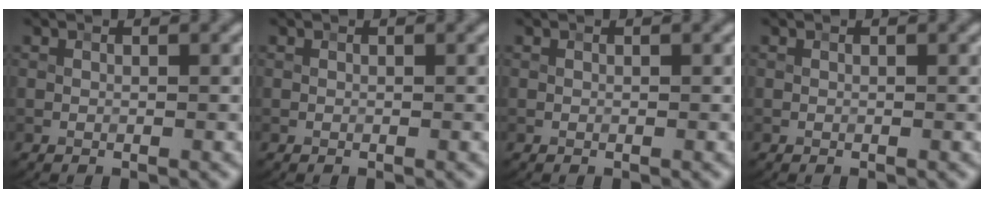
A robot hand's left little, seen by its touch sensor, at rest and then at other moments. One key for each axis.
{"total": 0.0}
{"total": 0.0}
{"total": 0.0}